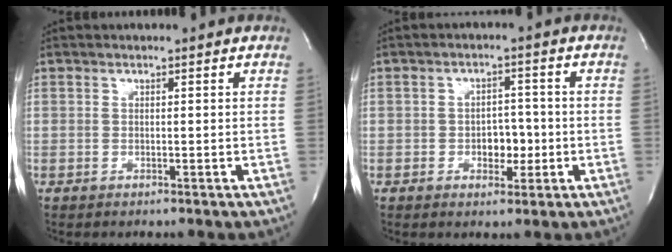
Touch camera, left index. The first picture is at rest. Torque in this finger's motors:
{"motor_torque": [0.05, -0.01, 0.05, 0.02]}